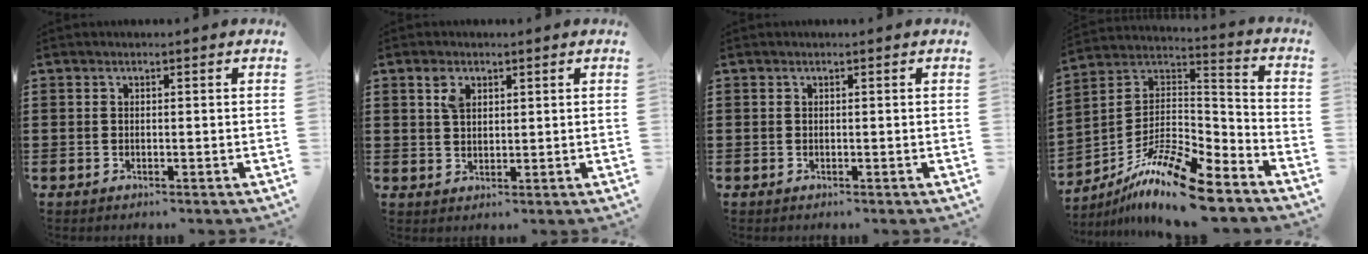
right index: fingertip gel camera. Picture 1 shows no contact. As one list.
[{"total": 2.9, "force": [1.5, 1.8, 1.8], "torque": [-0.041, 0.005, 0.028]}, {"total": 0.0}, {"total": 13.4, "force": [-10.3, 2.3, 8.2], "torque": [-0.154, 0.023, -0.196]}]